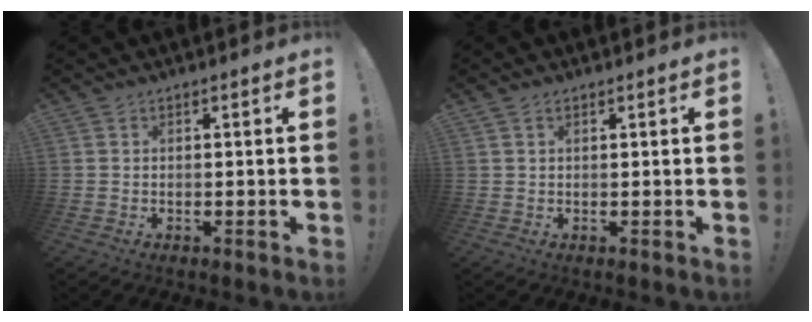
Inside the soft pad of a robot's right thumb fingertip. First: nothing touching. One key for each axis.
{"total": 0.9, "fx": 0.6, "fy": 0.6, "fz": 0.3, "tx": -0.002, "ty": 0.000, "tz": 0.010}